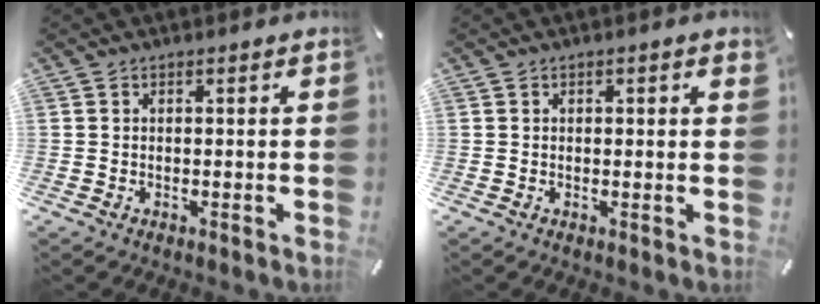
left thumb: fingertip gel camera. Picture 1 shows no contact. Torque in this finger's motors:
{"motor_torque": [0.03, -0.36, 0.08, 0.14, 0.01]}